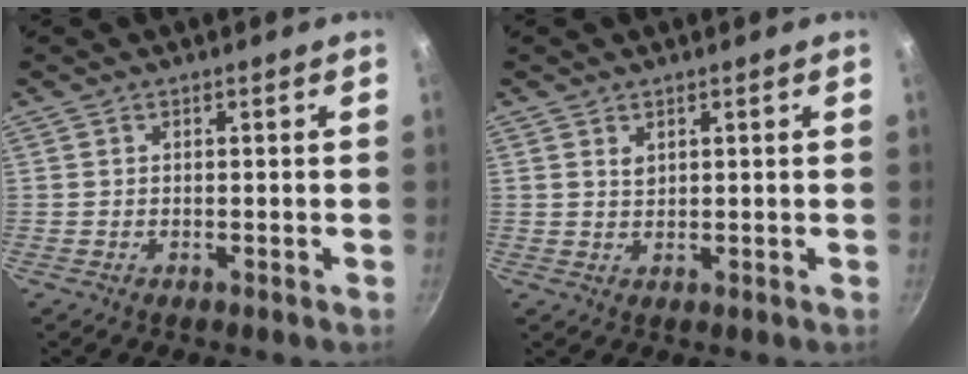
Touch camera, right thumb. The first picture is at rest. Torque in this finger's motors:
{"motor_torque": [0.40, 0.78, 0.09, 0.27, 0.03]}